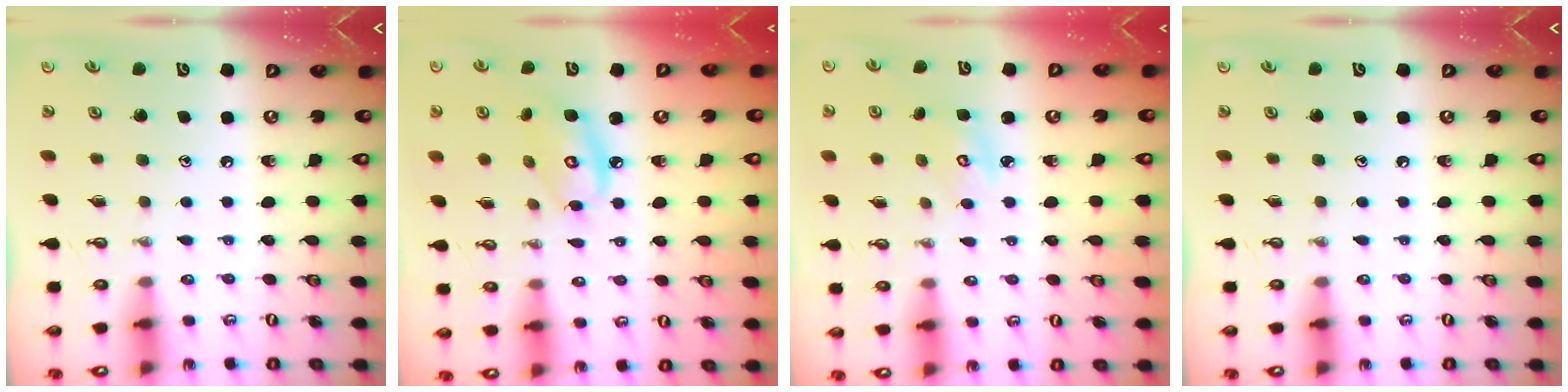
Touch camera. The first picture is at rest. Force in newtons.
{"total": 8.5, "press": 8.5, "slide": 0.5}
{"total": 2.7, "press": 2.7, "slide": 0.0}
{"total": 0.0}